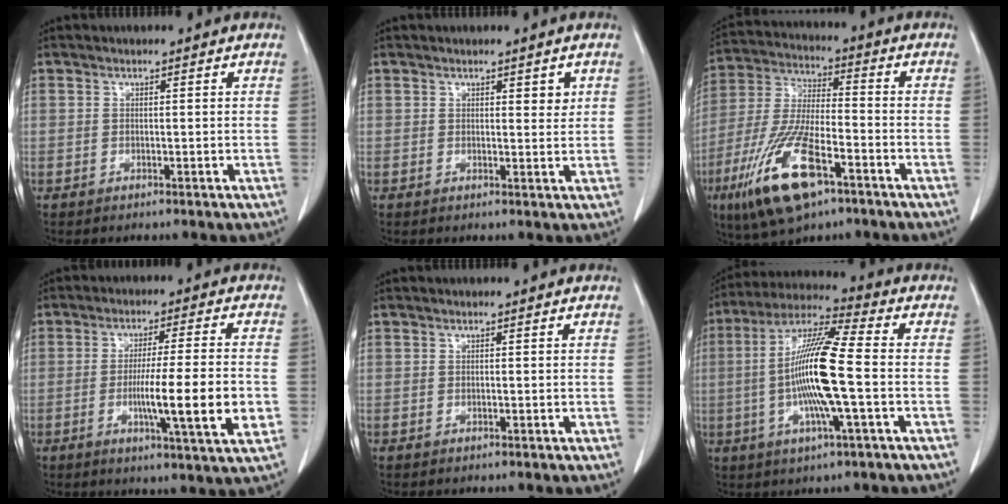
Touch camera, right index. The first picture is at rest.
{"total": 1.7, "force": [0.8, 0.7, 1.3], "torque": [-0.015, -0.005, 0.012]}
{"total": 15.8, "force": [-8.0, 4.4, 12.9], "torque": [-0.270, -0.020, -0.140]}
{"total": 12.2, "force": [-2.4, -0.2, 11.9], "torque": [-0.188, -0.017, -0.044]}
{"total": 0.0}
{"total": 15.0, "force": [-1.7, 0.5, 14.9], "torque": [-0.291, 0.001, -0.041]}